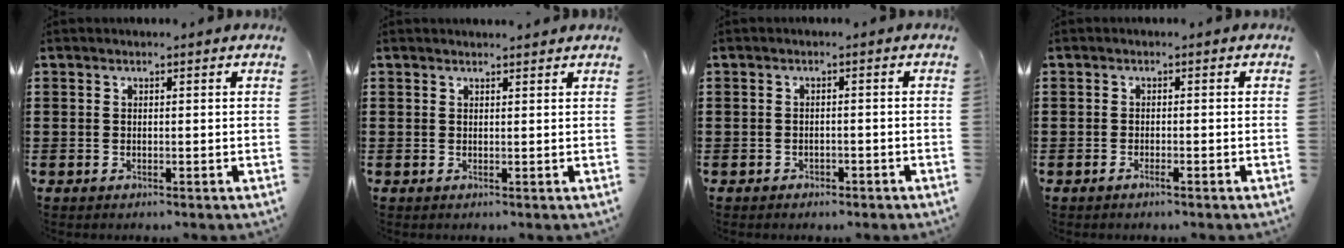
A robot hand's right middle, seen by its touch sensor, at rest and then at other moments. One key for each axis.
{"total": 0.8, "fx": 0.8, "fy": 0.0, "fz": 0.1, "tx": 0.003, "ty": -0.004, "tz": 0.014}
{"total": 1.2, "fx": -1.0, "fy": 0.6, "fz": 0.1, "tx": -0.005, "ty": 0.003, "tz": -0.025}
{"total": 1.0, "fx": -0.7, "fy": 0.1, "fz": 0.7, "tx": -0.014, "ty": -0.004, "tz": -0.012}